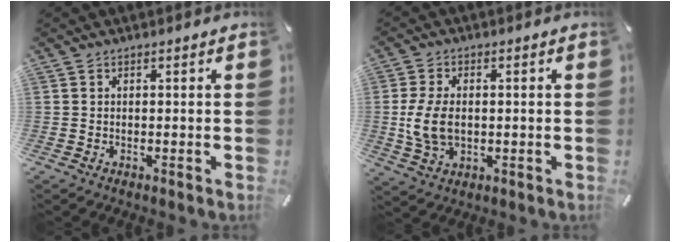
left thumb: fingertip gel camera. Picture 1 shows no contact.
{"total": 9.0, "force": [-0.3, 5.9, 6.8], "torque": [-0.159, 0.001, -0.006]}